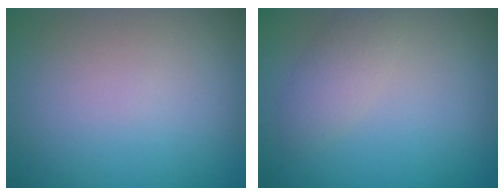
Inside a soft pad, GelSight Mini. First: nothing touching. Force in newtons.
{"total": 2.0, "press": 2.0, "slide": 0.2}